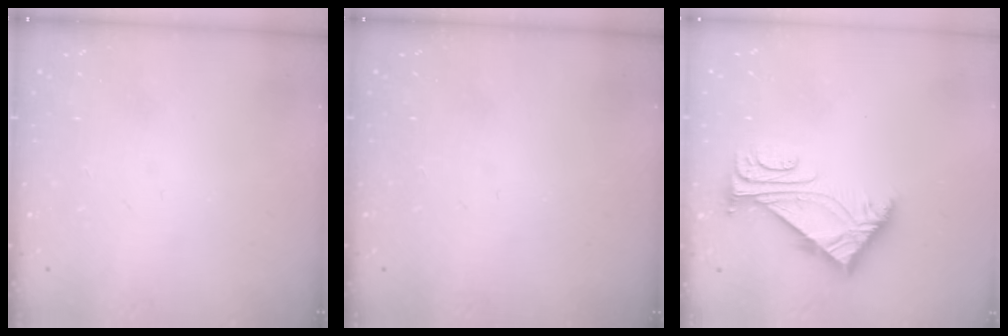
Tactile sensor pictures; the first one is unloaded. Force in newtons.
{"total": 0.0}
{"total": 5.4, "press": 5.2, "slide": 1.1}